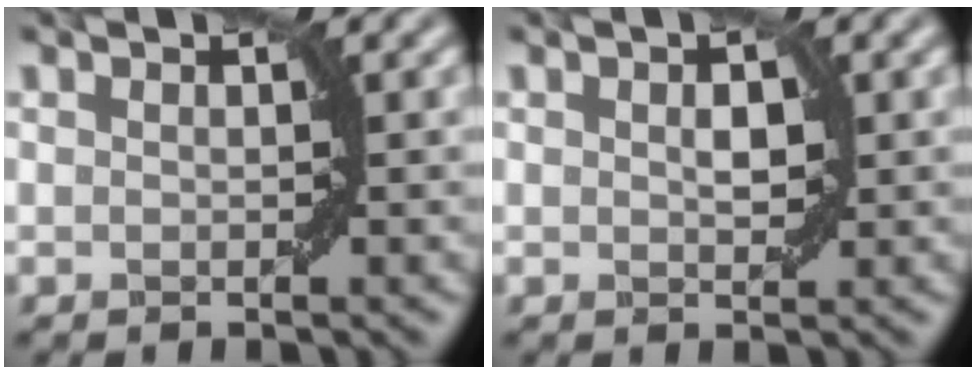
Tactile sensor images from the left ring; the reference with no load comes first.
{"total": 1.6, "force": [0.2, 0.9, 1.3], "torque": [-0.021, 0.002, 0.006]}